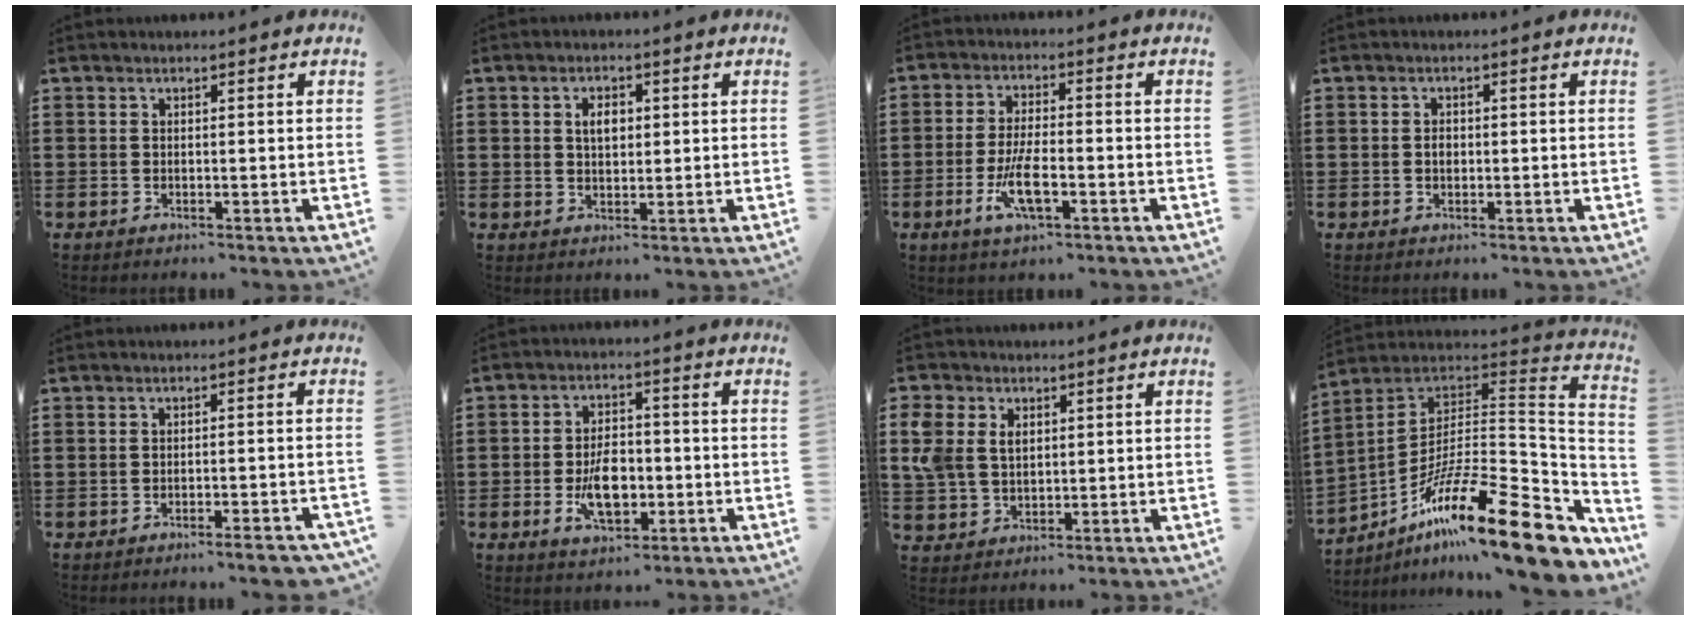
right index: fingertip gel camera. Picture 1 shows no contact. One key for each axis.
{"total": 3.0, "fx": 0.6, "fy": 1.8, "fz": 2.3, "tx": -0.042, "ty": 0.007, "tz": 0.007}
{"total": 7.1, "fx": -2.6, "fy": 2.2, "fz": 6.3, "tx": -0.135, "ty": -0.013, "tz": -0.051}
{"total": 1.5, "fx": -0.1, "fy": 1.0, "fz": 1.1, "tx": -0.023, "ty": 0.006, "tz": -0.003}
{"total": 3.0, "fx": -2.3, "fy": 0.0, "fz": 1.8, "tx": -0.028, "ty": -0.003, "tz": -0.042}
{"total": 7.5, "fx": -1.9, "fy": 4.1, "fz": 6.0, "tx": -0.107, "ty": -0.001, "tz": -0.038}
{"total": 5.9, "fx": 1.8, "fy": 4.5, "fz": 3.3, "tx": -0.100, "ty": 0.009, "tz": 0.027}
{"total": 21.3, "fx": -12.6, "fy": 4.5, "fz": 16.5, "tx": -0.271, "ty": 0.030, "tz": -0.221}